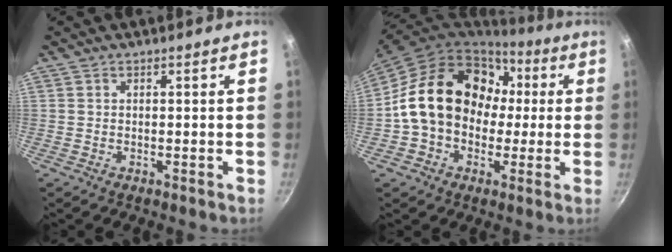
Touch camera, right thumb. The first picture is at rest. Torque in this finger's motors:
{"motor_torque": [0.54, 3.97, 1.98, -0.17, 0.27]}